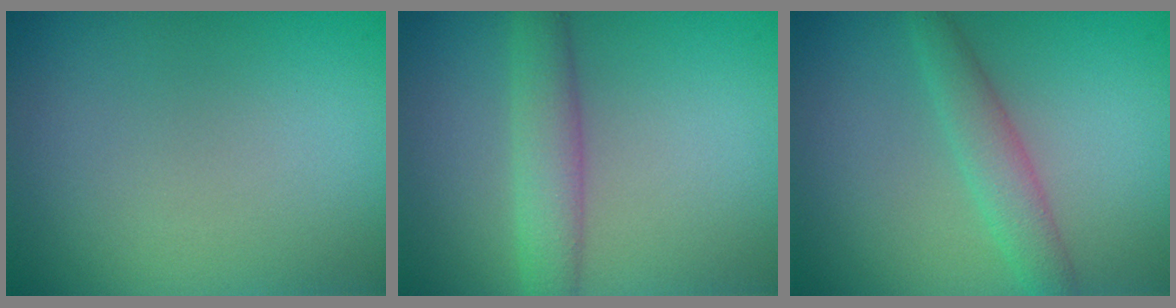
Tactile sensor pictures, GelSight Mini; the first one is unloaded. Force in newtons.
{"total": 3.2, "press": 3.2, "slide": 0.1}
{"total": 2.6, "press": 2.6, "slide": 0.1}